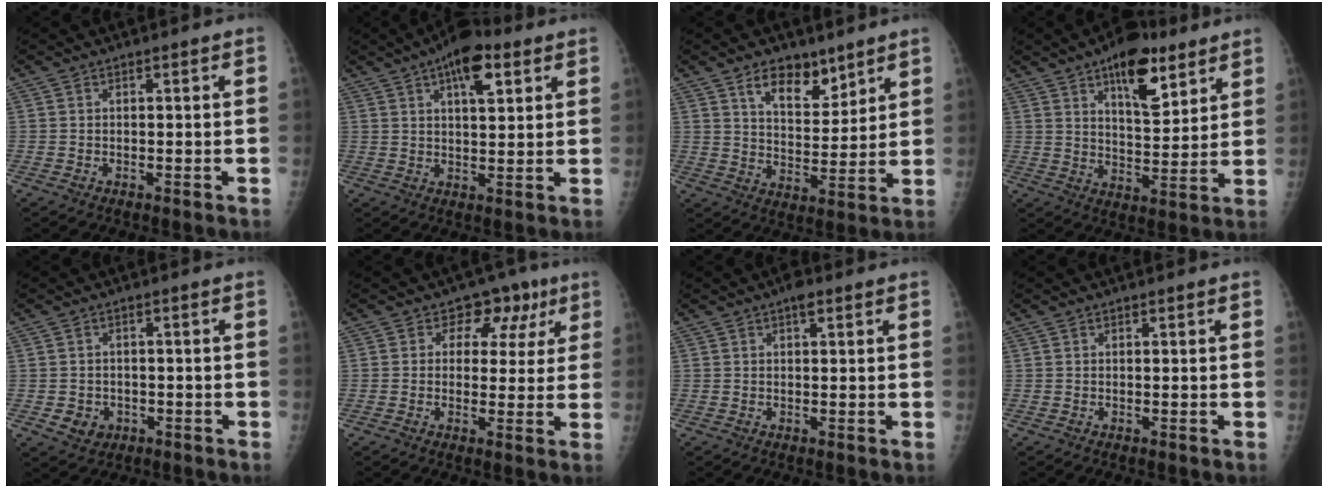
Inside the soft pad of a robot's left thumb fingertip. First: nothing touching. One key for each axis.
{"total": 10.2, "fx": 5.2, "fy": 4.1, "fz": 7.7, "tx": -0.099, "ty": -0.009, "tz": 0.077}
{"total": 9.6, "fx": 6.4, "fy": 5.0, "fz": 5.2, "tx": -0.052, "ty": -0.046, "tz": 0.113}
{"total": 13.6, "fx": 7.8, "fy": 5.9, "fz": 9.5, "tx": -0.109, "ty": -0.040, "tz": 0.120}
{"total": 3.7, "fx": -1.2, "fy": 3.2, "fz": 1.3, "tx": -0.006, "ty": 0.004, "tz": -0.009}
{"total": 7.2, "fx": 3.2, "fy": 5.7, "fz": 3.0, "tx": 0.018, "ty": -0.001, "tz": 0.033}
{"total": 2.2, "fx": 1.2, "fy": 0.9, "fz": 1.6, "tx": -0.015, "ty": -0.001, "tz": 0.016}
{"total": 0.0}